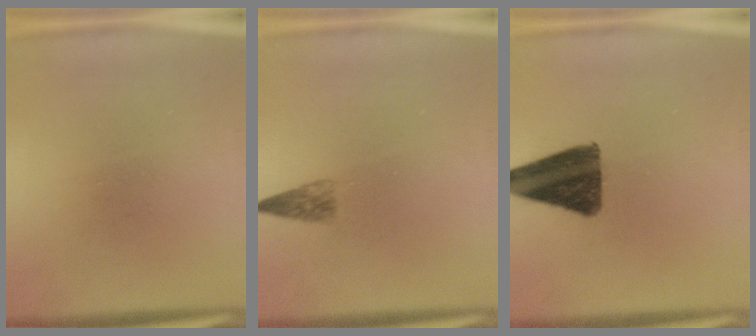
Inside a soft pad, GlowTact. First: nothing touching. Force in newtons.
{"total": 2.0}
{"total": 12.5}